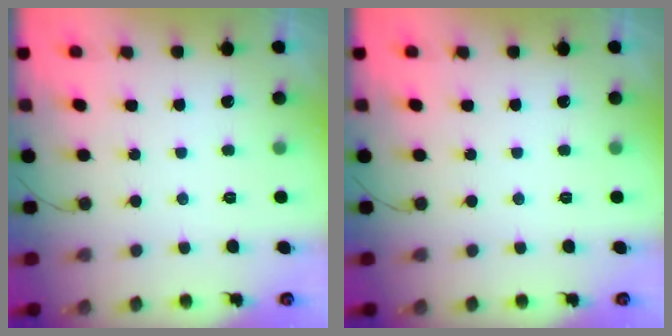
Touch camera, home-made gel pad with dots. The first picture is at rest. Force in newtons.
{"total": 0.0}